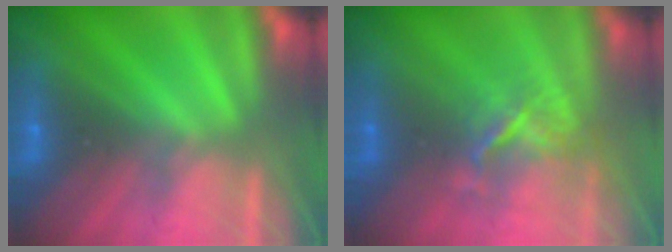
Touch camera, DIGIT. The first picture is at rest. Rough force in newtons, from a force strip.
{"total": 3.5}